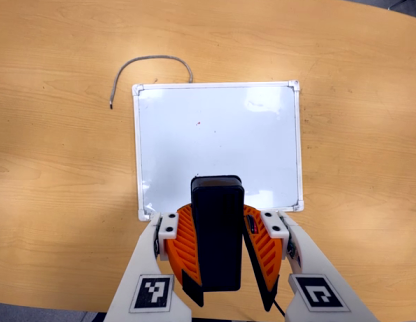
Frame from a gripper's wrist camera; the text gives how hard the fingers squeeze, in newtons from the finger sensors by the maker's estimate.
{"total": 9.5, "left": 9.6, "right": 9.4}